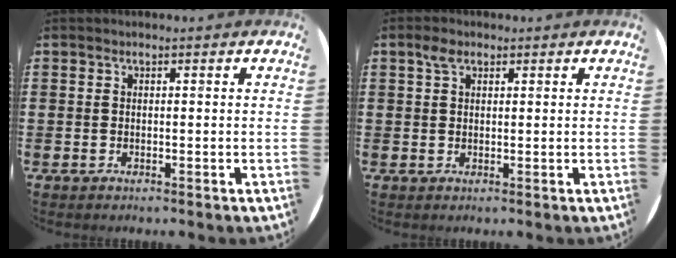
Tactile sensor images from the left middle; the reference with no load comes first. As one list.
[{"total": 2.0, "force": [1.3, 1.1, 1.1], "torque": [-0.016, 0.002, 0.022]}]